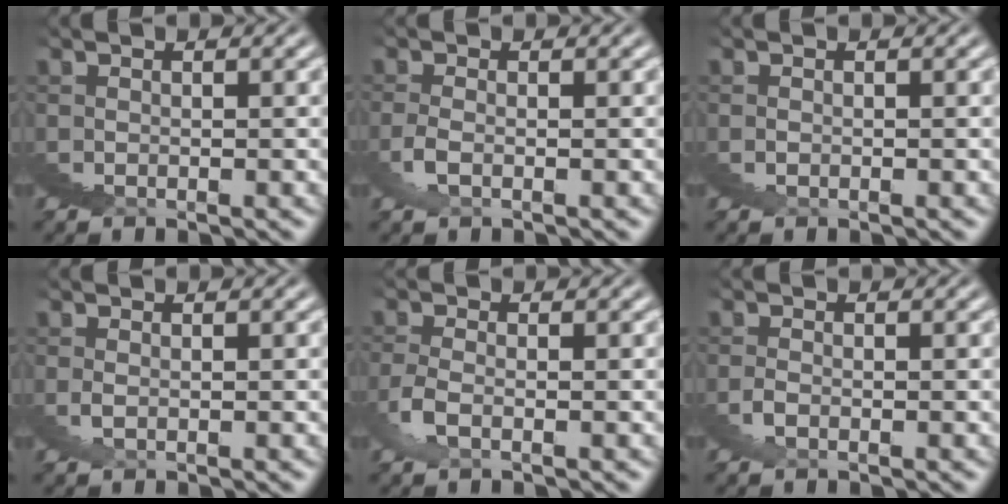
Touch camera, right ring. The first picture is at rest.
{"total": 3.6, "force": [-1.7, -2.1, -2.3], "torque": [0.043, 0.001, -0.029]}
{"total": 0.7, "force": [-0.2, -0.3, -0.7], "torque": [0.010, 0.000, -0.003]}
{"total": 1.5, "force": [-0.6, -1.2, -0.7], "torque": [0.032, 0.002, -0.013]}
{"total": 3.9, "force": [-1.8, -2.0, -2.8], "torque": [0.044, 0.000, -0.031]}
{"total": 2.5, "force": [-1.4, -1.0, -1.8], "torque": [0.038, 0.007, -0.030]}